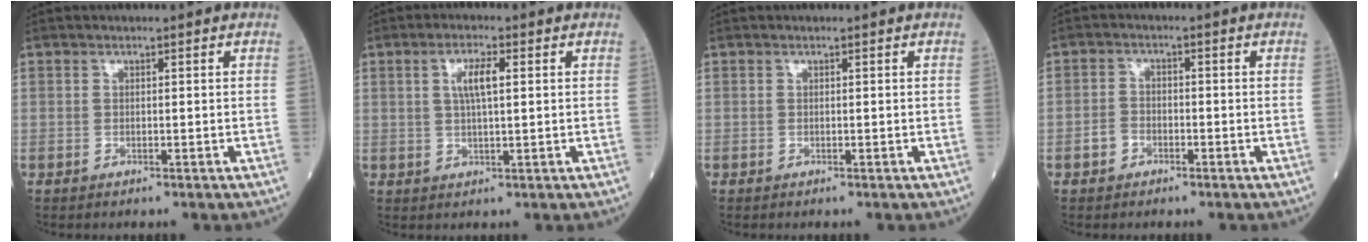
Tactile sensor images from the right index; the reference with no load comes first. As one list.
[{"total": 4.2, "force": [1.1, 0.8, 4.0], "torque": [-0.078, 0.007, 0.021]}, {"total": 0.0}, {"total": 2.5, "force": [-1.3, 1.9, 0.9], "torque": [-0.016, 0.006, -0.026]}]